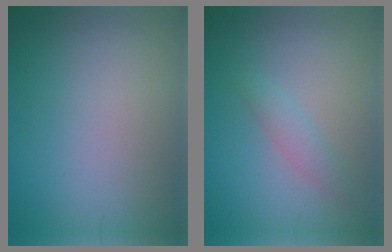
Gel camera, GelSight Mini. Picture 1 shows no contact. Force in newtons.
{"total": 1.6, "press": 1.6, "slide": 0.2}